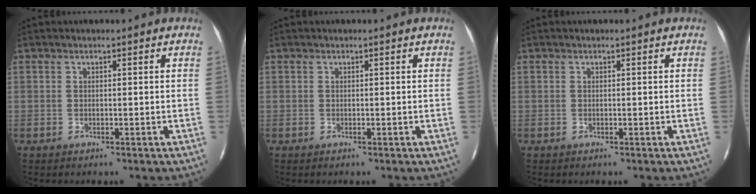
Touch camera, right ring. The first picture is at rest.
{"total": 0.0}
{"total": 0.0}